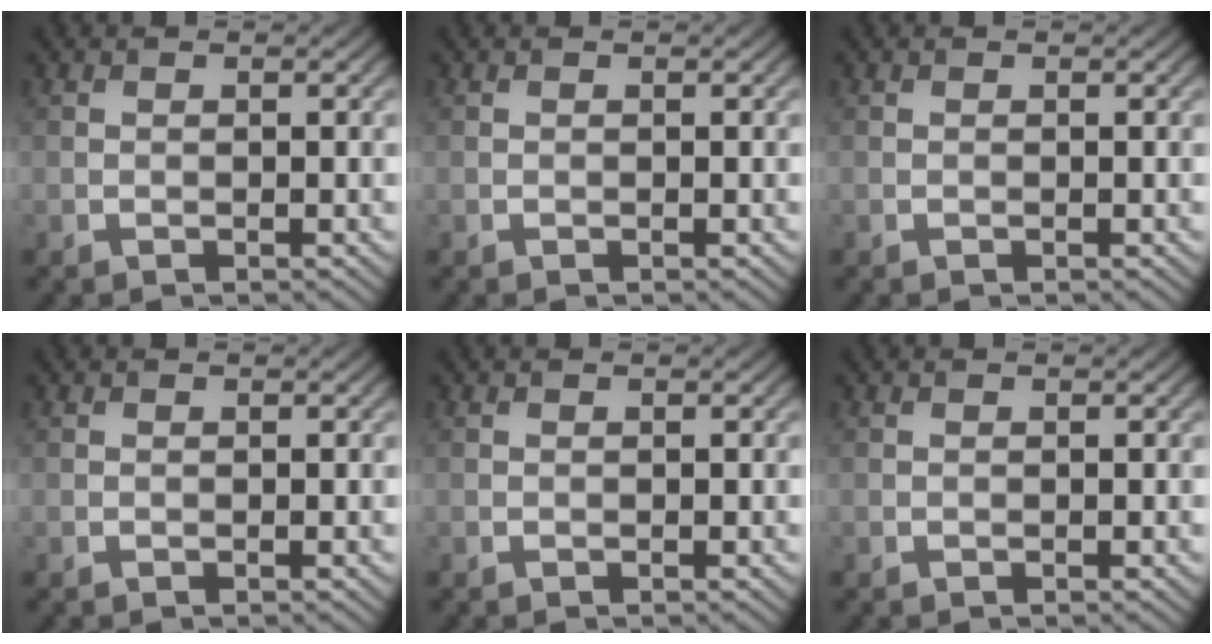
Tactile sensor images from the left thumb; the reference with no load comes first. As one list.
[{"total": 0.0}, {"total": 0.0}, {"total": 0.0}, {"total": 0.0}, {"total": 0.0}]